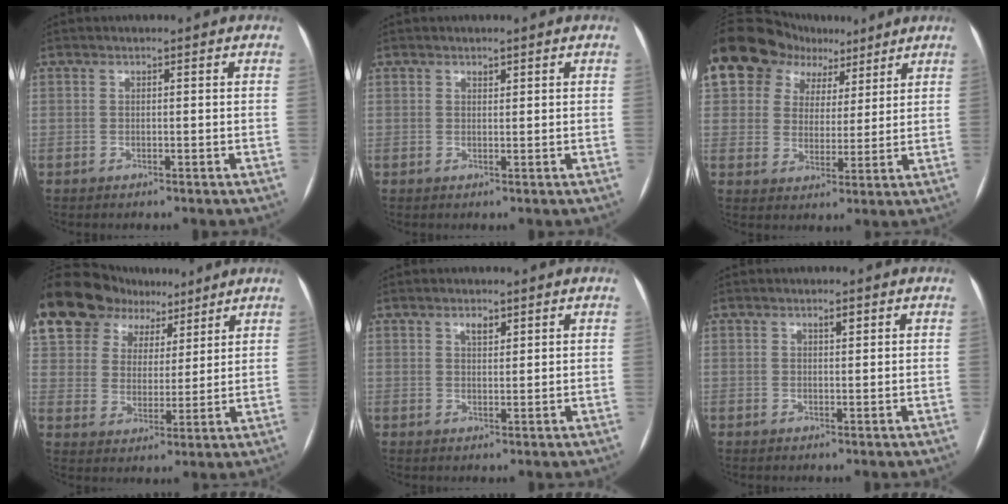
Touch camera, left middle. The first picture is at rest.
{"total": 0.7, "force": [0.5, 0.3, 0.3], "torque": [-0.007, -0.001, 0.009]}
{"total": 16.8, "force": [10.2, 11.7, 6.3], "torque": [-0.134, 0.069, 0.177]}
{"total": 20.7, "force": [14.3, 12.6, 8.0], "torque": [-0.196, 0.066, 0.256]}
{"total": 1.8, "force": [1.2, 0.8, 1.1], "torque": [-0.019, 0.002, 0.021]}
{"total": 1.2, "force": [0.7, 0.4, 0.9], "torque": [-0.015, 0.001, 0.012]}